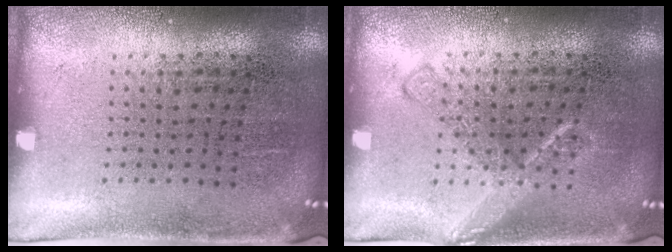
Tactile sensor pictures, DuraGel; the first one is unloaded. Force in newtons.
{"total": 2.3, "press": 2.3, "slide": 0.4}